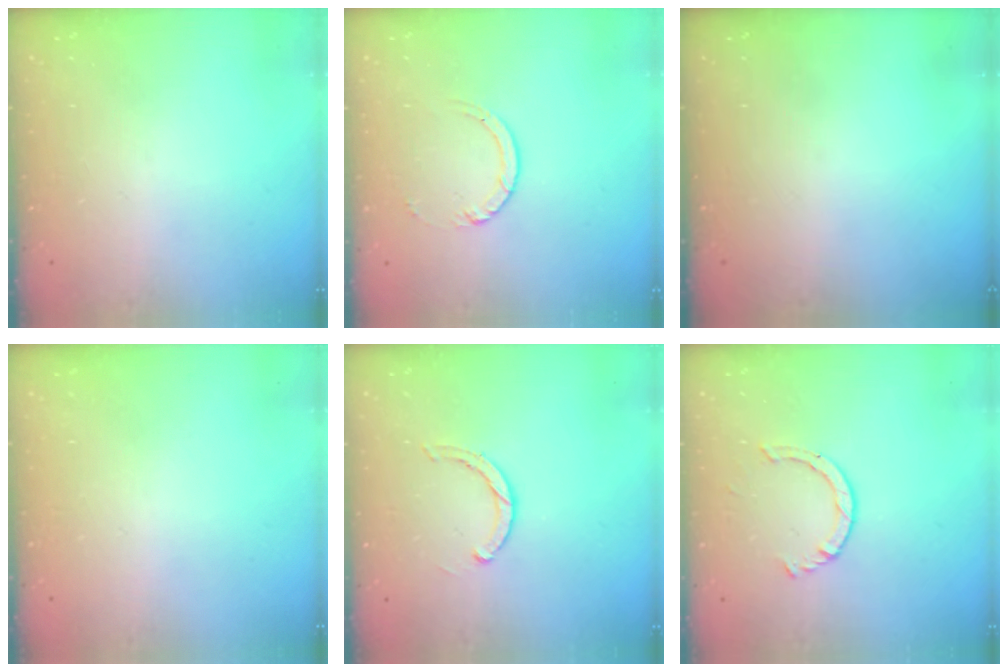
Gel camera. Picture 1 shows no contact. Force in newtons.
{"total": 3.0, "press": 2.9, "slide": 0.4}
{"total": 0.0}
{"total": 2.6, "press": 2.6, "slide": 0.2}
{"total": 2.8, "press": 2.8, "slide": 0.2}
{"total": 2.3, "press": 2.3, "slide": 0.2}